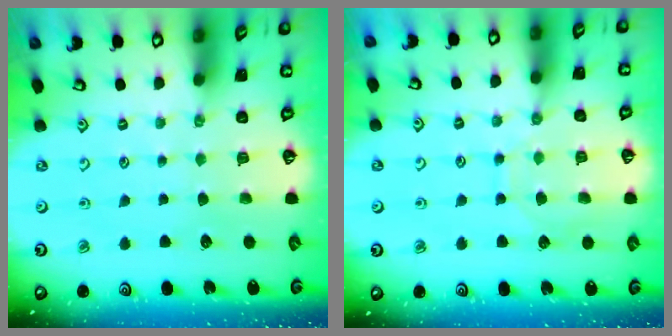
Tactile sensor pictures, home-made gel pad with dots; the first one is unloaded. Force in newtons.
{"total": 8.7, "press": 8.6, "slide": 0.7}